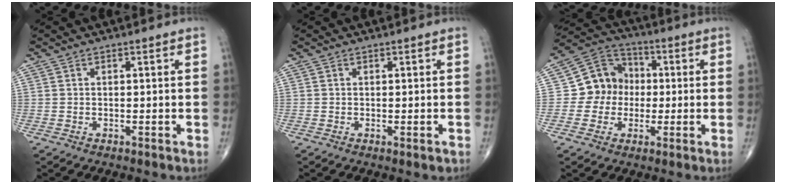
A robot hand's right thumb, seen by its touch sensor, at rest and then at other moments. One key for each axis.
{"total": 0.9, "fx": -0.3, "fy": 0.2, "fz": 0.8, "tx": -0.014, "ty": -0.003, "tz": -0.003}
{"total": 9.9, "fx": -0.5, "fy": 9.1, "fz": 3.9, "tx": -0.026, "ty": 0.030, "tz": -0.020}